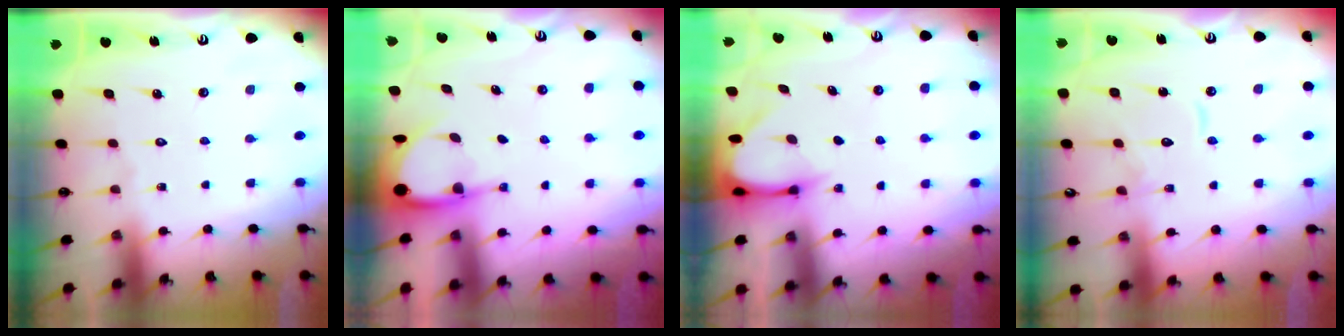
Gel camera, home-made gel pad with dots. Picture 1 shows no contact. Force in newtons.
{"total": 3.9, "press": 3.9, "slide": 0.4}
{"total": 3.8, "press": 3.8, "slide": 0.3}
{"total": 10.5, "press": 10.5, "slide": 0.9}